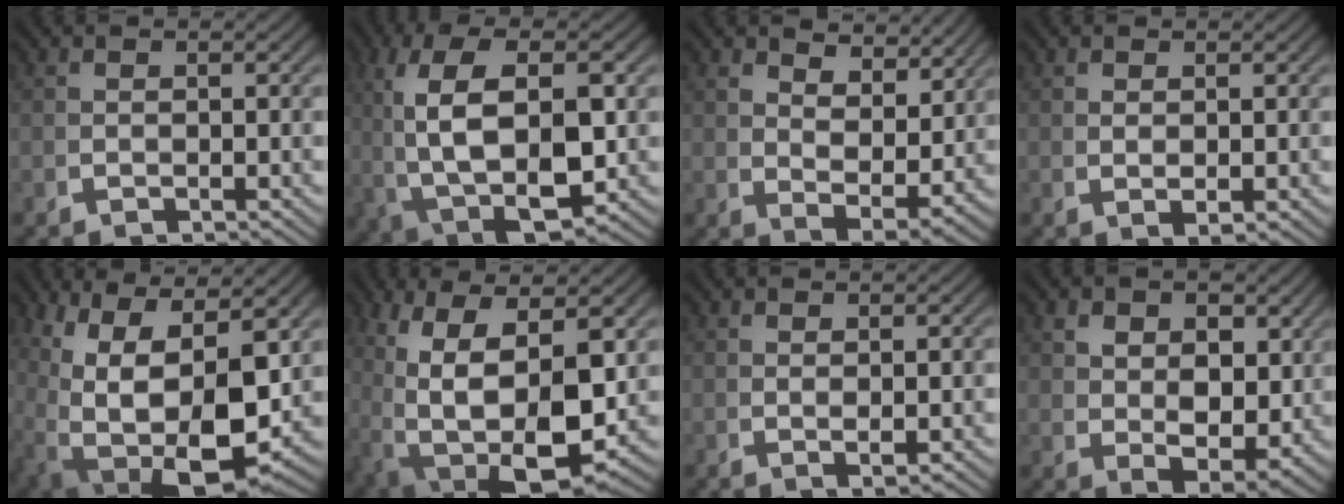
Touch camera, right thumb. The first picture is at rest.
{"total": 11.7, "force": [-0.2, 6.5, 9.6], "torque": [-0.217, -0.035, 0.025]}
{"total": 5.2, "force": [2.7, 2.6, 3.6], "torque": [-0.063, -0.013, 0.053]}
{"total": 1.0, "force": [0.5, 0.2, 0.8], "torque": [-0.015, -0.002, 0.016]}
{"total": 15.5, "force": [-0.8, 9.7, 12.1], "torque": [-0.260, -0.073, 0.023]}
{"total": 14.1, "force": [-1.1, 8.6, 11.1], "torque": [-0.243, -0.062, 0.015]}
{"total": 1.0, "force": [0.4, 0.2, 0.9], "torque": [-0.014, 0.000, 0.012]}
{"total": 6.0, "force": [1.2, 4.1, 4.2], "torque": [-0.075, -0.031, 0.036]}